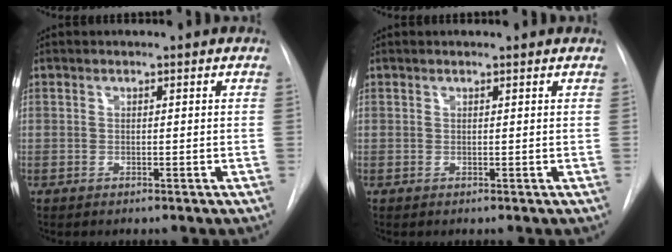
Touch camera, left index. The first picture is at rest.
{"total": 0.6, "force": [0.5, 0.0, 0.1], "torque": [-0.009, 0.005, 0.007]}